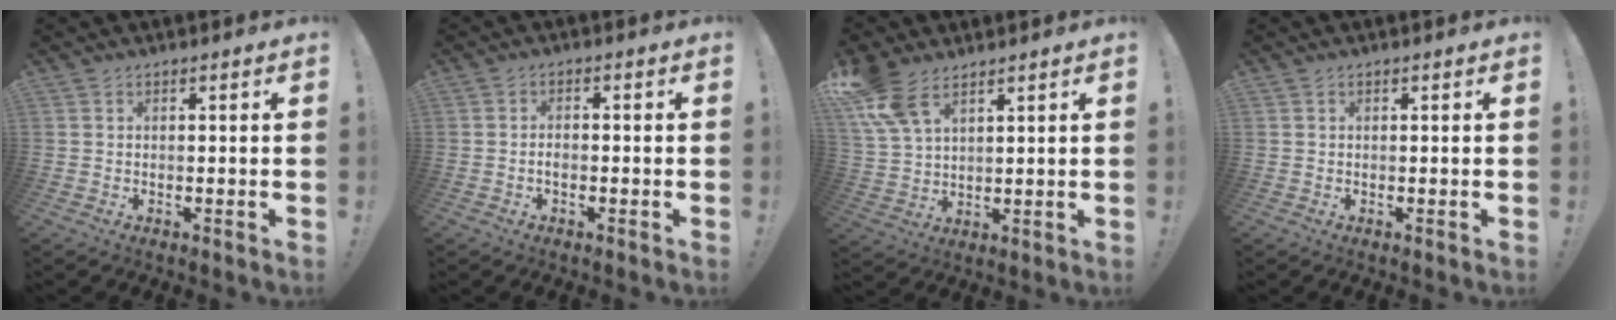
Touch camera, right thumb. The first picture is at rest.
{"total": 1.6, "force": [-0.7, 0.7, 1.2], "torque": [-0.020, 0.005, -0.013]}
{"total": 10.6, "force": [7.0, 5.5, 5.8], "torque": [-0.121, -0.028, 0.139]}
{"total": 0.0}